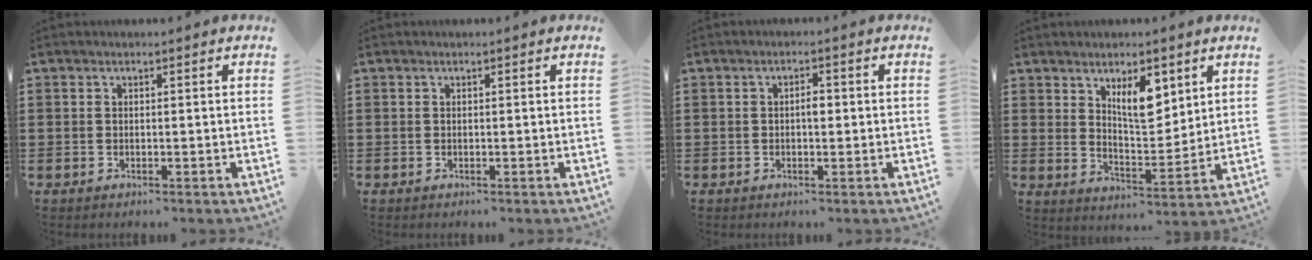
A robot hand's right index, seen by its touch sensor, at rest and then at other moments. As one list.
[{"total": 0.0}, {"total": 1.8, "force": [-0.1, 0.7, 1.6], "torque": [-0.030, 0.002, -0.003]}, {"total": 7.4, "force": [4.1, 3.1, 5.3], "torque": [-0.084, -0.013, 0.067]}]